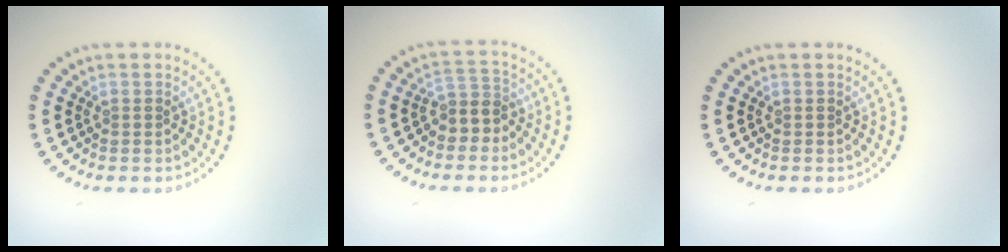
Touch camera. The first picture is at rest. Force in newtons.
{"total": 2.7, "press": 2.2, "slide": 1.5}
{"total": 0.0}